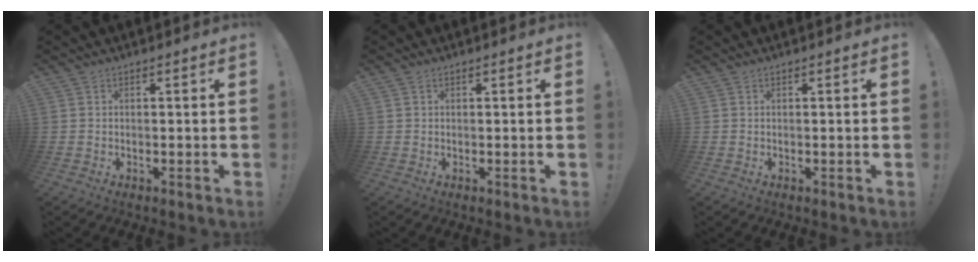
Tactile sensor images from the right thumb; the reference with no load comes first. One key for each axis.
{"total": 0.0}
{"total": 0.0}